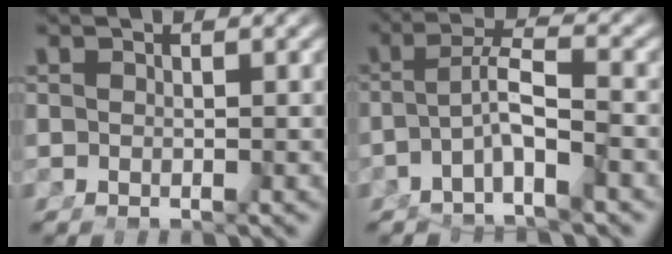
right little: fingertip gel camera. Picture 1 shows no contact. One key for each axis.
{"total": 4.1, "fx": -1.7, "fy": 1.5, "fz": 3.4, "tx": -0.055, "ty": -0.004, "tz": -0.025}